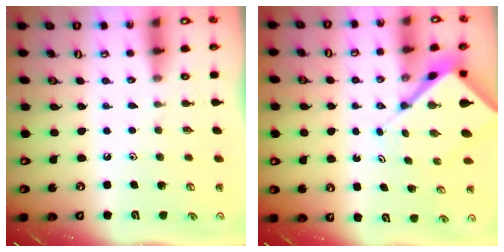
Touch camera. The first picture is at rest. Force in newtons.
{"total": 6.8, "press": 6.8, "slide": 0.4}